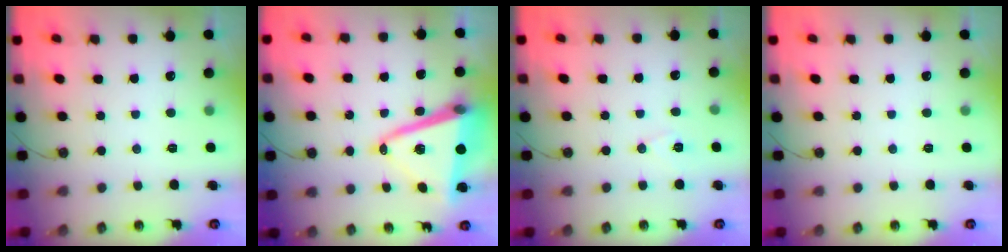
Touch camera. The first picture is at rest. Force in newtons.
{"total": 16.1, "press": 15.8, "slide": 3.2}
{"total": 6.8, "press": 5.0, "slide": 4.5}
{"total": 0.0}